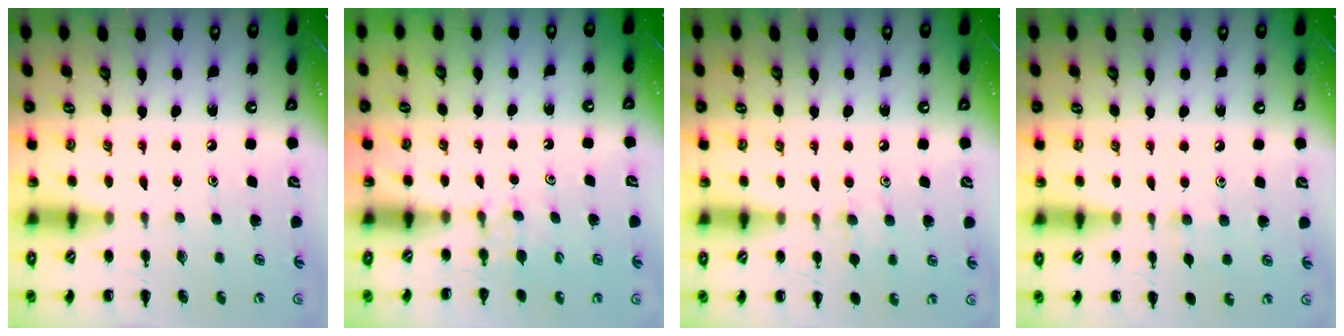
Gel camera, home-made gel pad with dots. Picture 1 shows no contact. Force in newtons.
{"total": 4.0, "press": 3.8, "slide": 1.4}
{"total": 6.1, "press": 5.8, "slide": 1.9}
{"total": 4.7, "press": 4.3, "slide": 1.9}